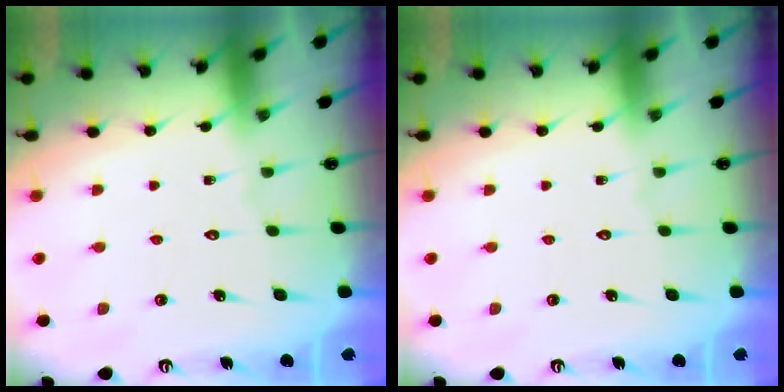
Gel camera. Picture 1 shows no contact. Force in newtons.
{"total": 0.0}